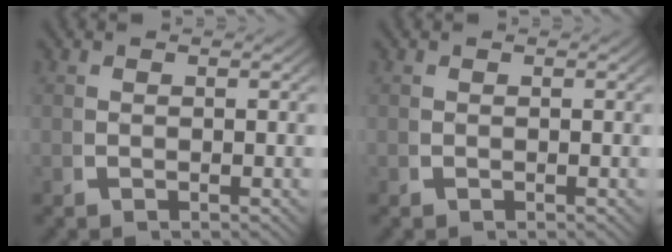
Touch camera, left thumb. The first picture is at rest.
{"total": 0.0}